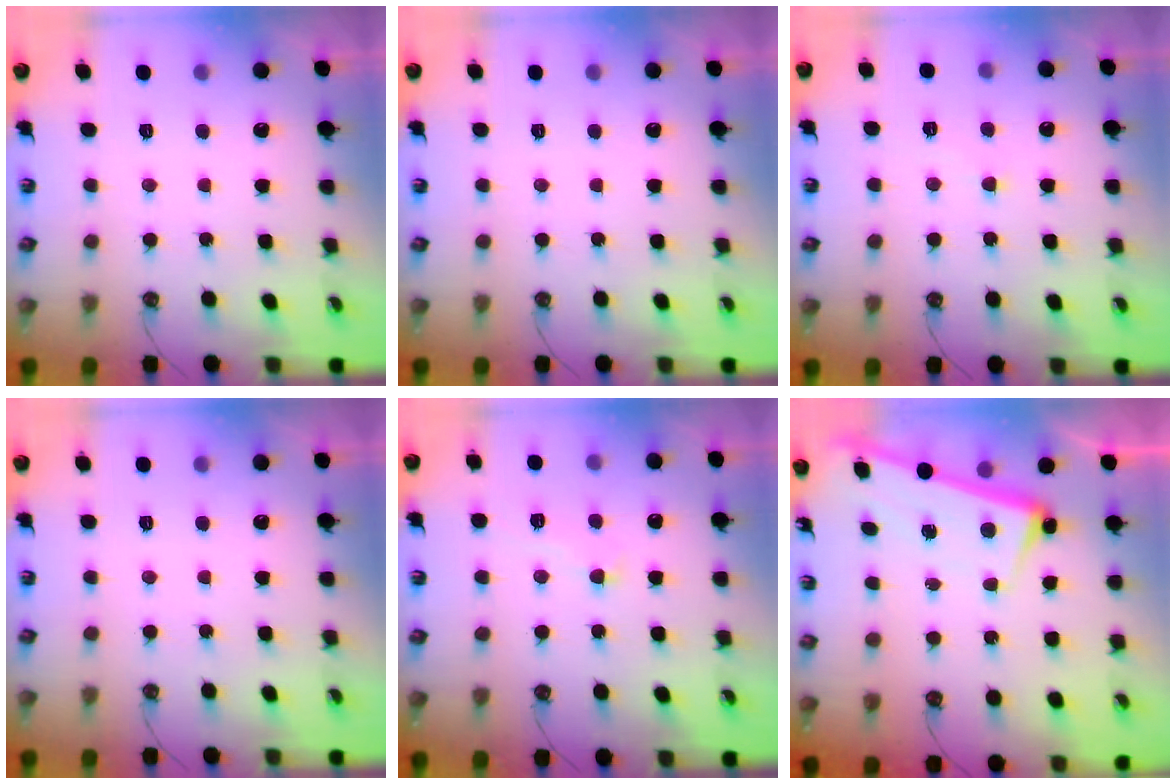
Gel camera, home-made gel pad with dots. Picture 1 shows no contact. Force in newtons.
{"total": 0.0}
{"total": 2.4, "press": 2.4, "slide": 0.3}
{"total": 0.0}
{"total": 1.0, "press": 0.4, "slide": 0.9}
{"total": 2.3, "press": 2.2, "slide": 0.7}